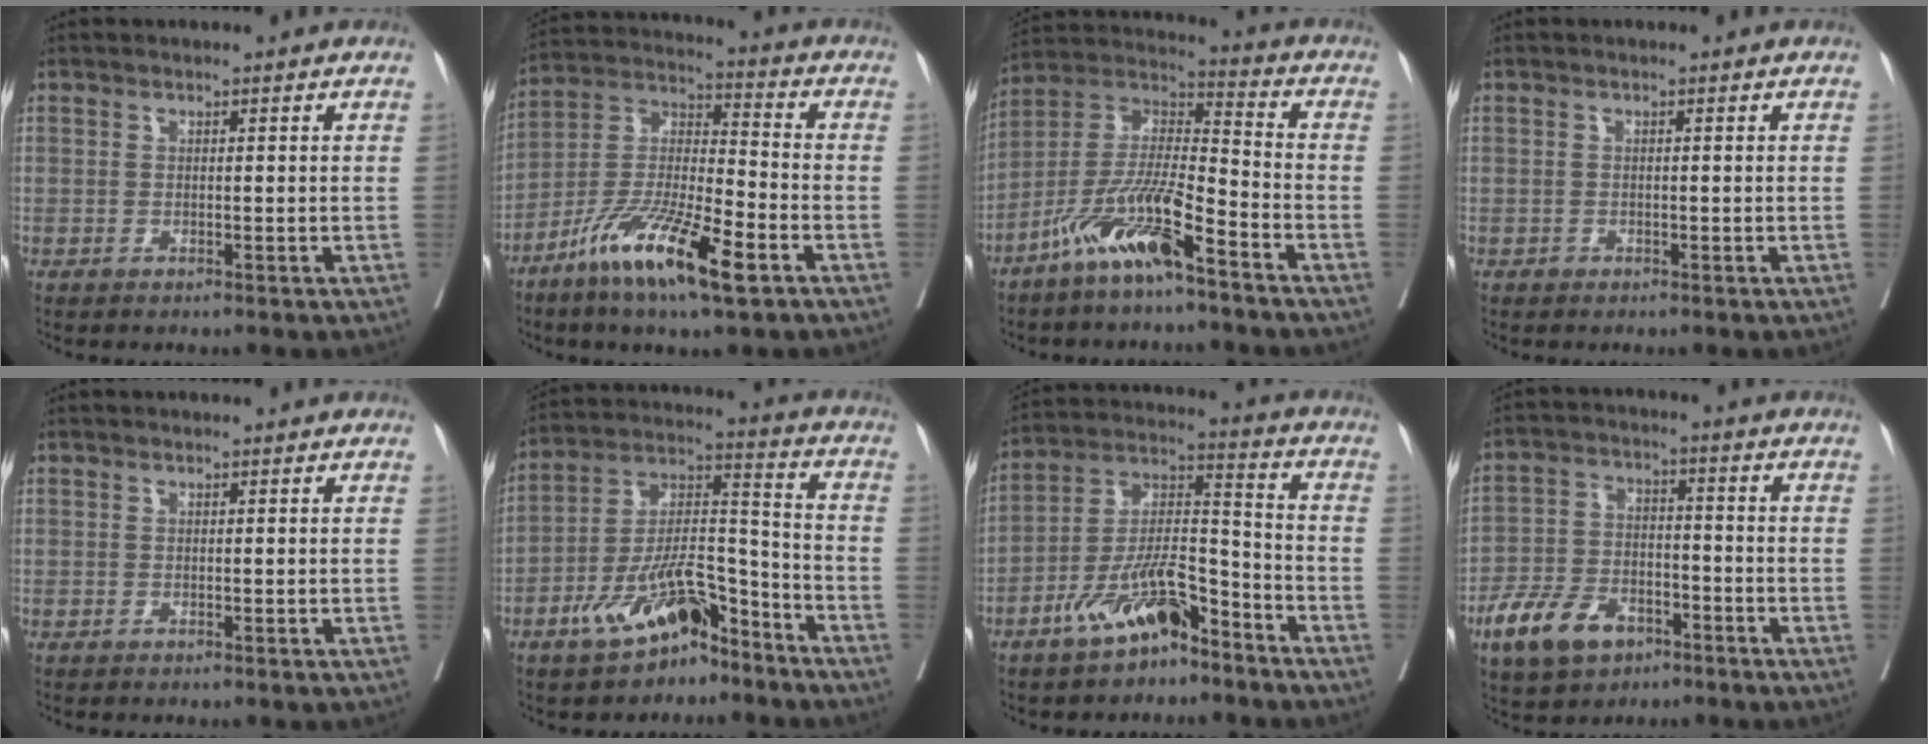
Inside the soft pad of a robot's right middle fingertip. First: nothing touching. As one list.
[{"total": 15.1, "force": [-8.4, 2.3, 12.4], "torque": [-0.245, -0.025, -0.156]}, {"total": 12.7, "force": [-8.2, 1.6, 9.6], "torque": [-0.199, -0.009, -0.161]}, {"total": 0.0}, {"total": 0.0}, {"total": 12.2, "force": [-8.3, 4.5, 7.9], "torque": [-0.157, 0.016, -0.148]}, {"total": 11.4, "force": [-7.6, 3.7, 7.6], "torque": [-0.155, 0.009, -0.141]}, {"total": 10.2, "force": [-6.0, 5.9, 5.8], "torque": [-0.120, 0.003, -0.105]}]